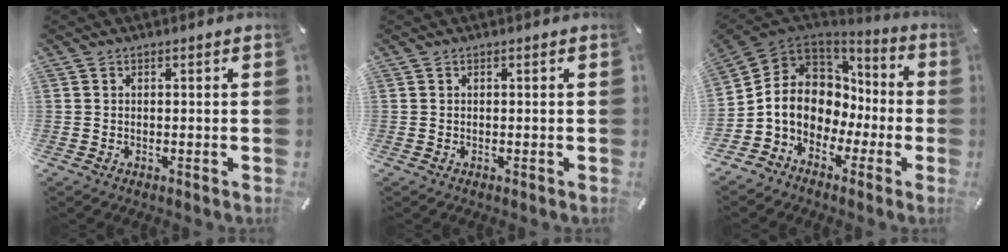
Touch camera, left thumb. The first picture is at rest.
{"total": 0.0}
{"total": 10.2, "force": [-1.6, 9.3, 3.9], "torque": [-0.119, -0.013, -0.027]}